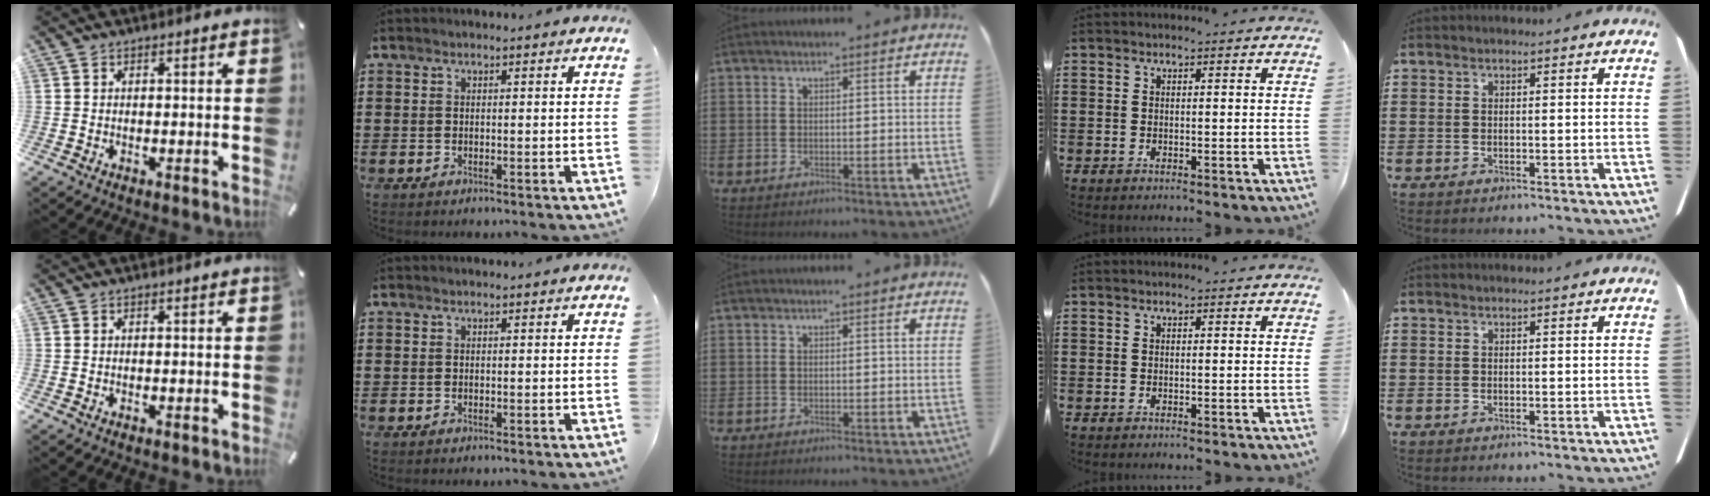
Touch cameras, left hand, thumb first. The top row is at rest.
{}